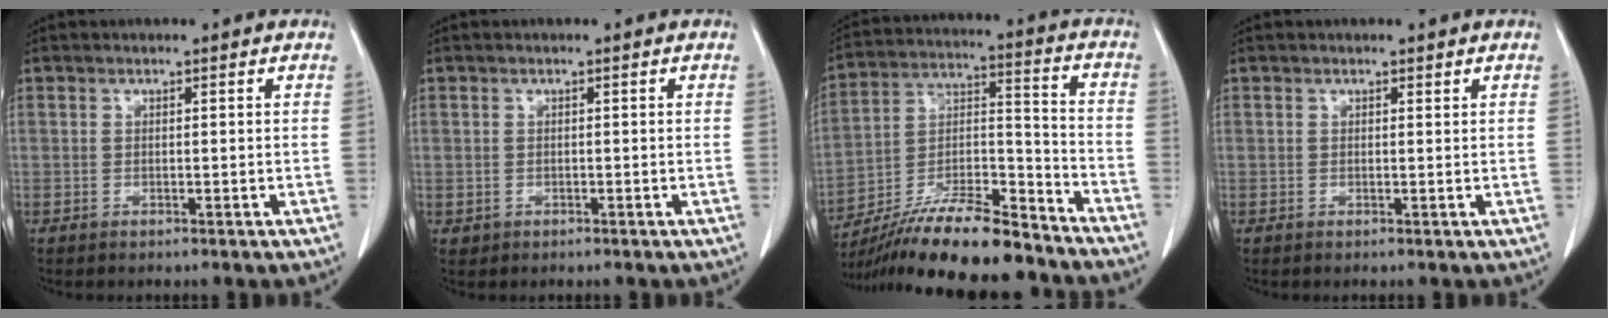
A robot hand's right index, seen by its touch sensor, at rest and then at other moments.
{"total": 1.0, "force": [-0.2, 1.0, 0.1], "torque": [0.001, 0.005, -0.004]}
{"total": 20.4, "force": [-17.3, 2.9, 10.4], "torque": [-0.192, 0.004, -0.302]}
{"total": 0.0}